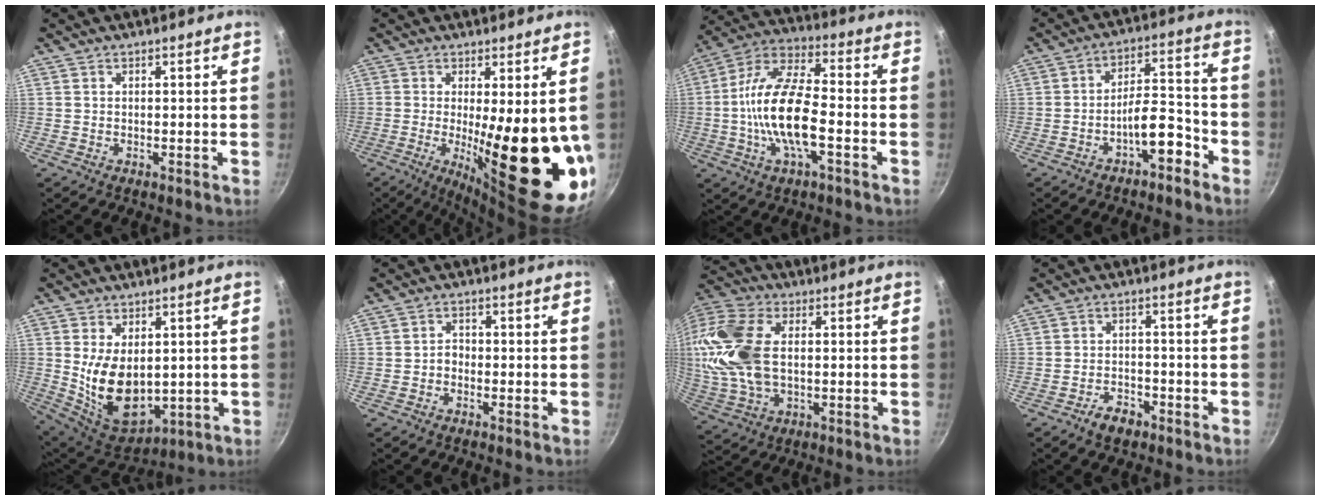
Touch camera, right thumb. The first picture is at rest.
{"total": 20.7, "force": [-1.5, 6.3, 19.7], "torque": [-0.248, -0.045, -0.004]}
{"total": 16.2, "force": [-3.4, 6.5, 14.5], "torque": [-0.271, 0.035, -0.081]}
{"total": 8.1, "force": [-4.8, 3.1, 5.8], "torque": [-0.073, 0.059, -0.070]}
{"total": 13.8, "force": [1.1, 8.7, 10.7], "torque": [-0.165, -0.032, 0.048]}
{"total": 1.8, "force": [-0.8, 1.4, 0.9], "torque": [-0.007, 0.015, -0.016]}
{"total": 18.2, "force": [1.7, 11.2, 14.3], "torque": [-0.297, 0.014, 0.027]}
{"total": 4.3, "force": [-3.0, 2.4, 1.9], "torque": [-0.021, 0.026, -0.048]}